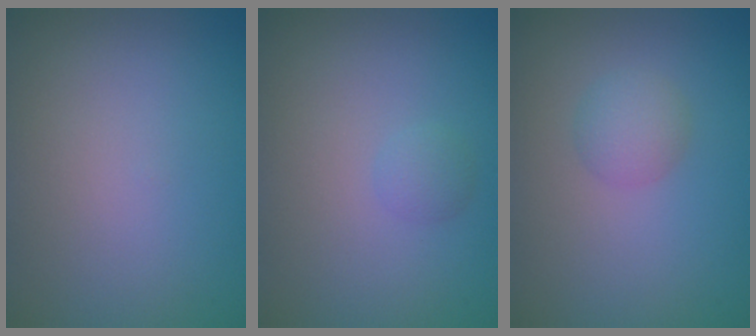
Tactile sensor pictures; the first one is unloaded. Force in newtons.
{"total": 1.1, "press": 1.1, "slide": 0.1}
{"total": 2.0, "press": 2.0, "slide": 0.2}